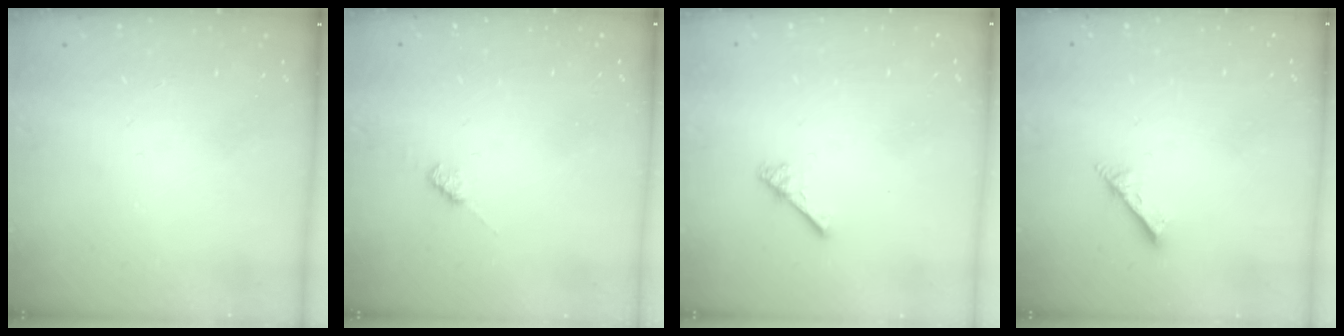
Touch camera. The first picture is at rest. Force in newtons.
{"total": 2.2, "press": 2.2, "slide": 0.4}
{"total": 2.4, "press": 2.4, "slide": 0.4}
{"total": 1.7, "press": 1.6, "slide": 0.1}